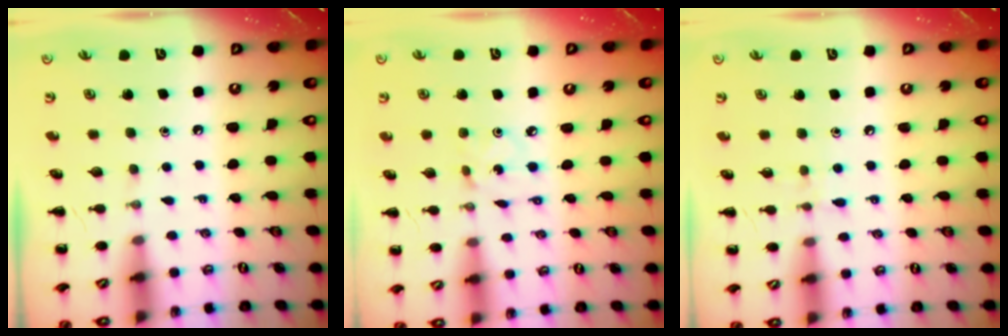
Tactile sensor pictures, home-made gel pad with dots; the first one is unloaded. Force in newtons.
{"total": 0.8, "press": 0.8, "slide": 0.2}
{"total": 4.5, "press": 4.1, "slide": 1.6}